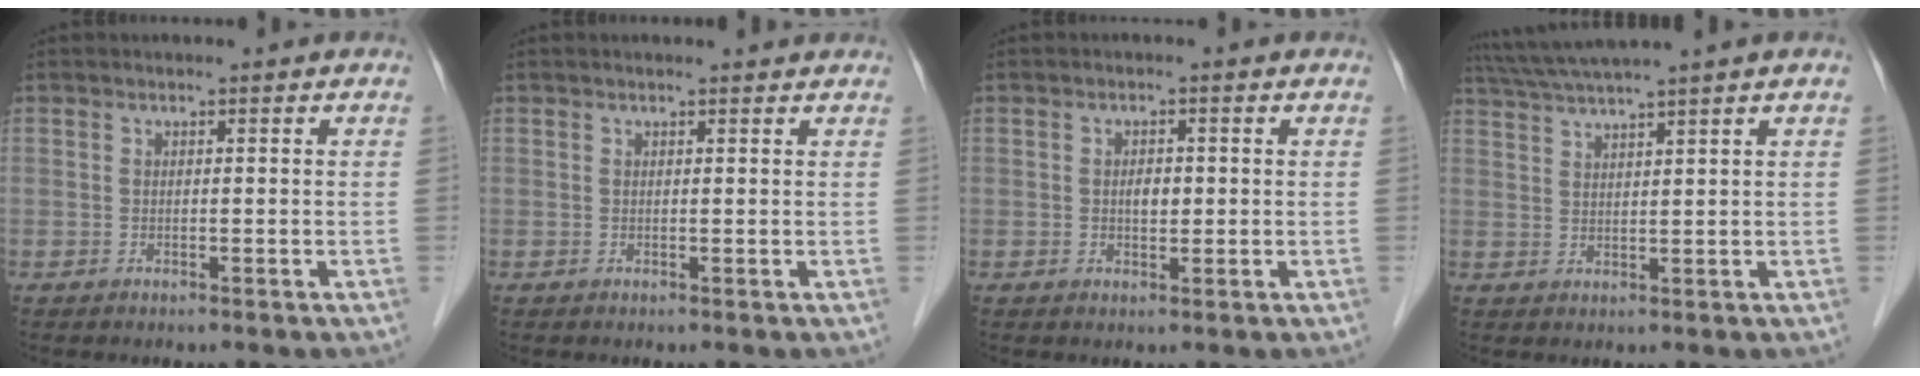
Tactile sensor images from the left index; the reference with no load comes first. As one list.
[{"total": 2.2, "force": [2.1, 0.2, 0.6], "torque": [-0.012, 0.012, 0.020]}, {"total": 1.9, "force": [-0.1, 1.1, 1.6], "torque": [-0.029, -0.002, 0.000]}, {"total": 7.2, "force": [6.0, -1.7, 3.5], "torque": [-0.063, 0.022, 0.105]}]